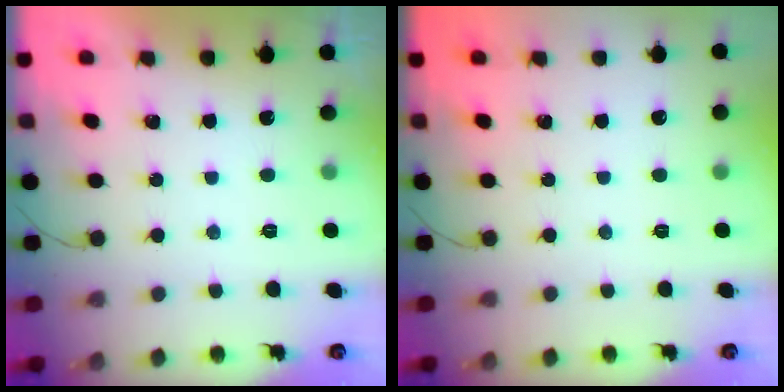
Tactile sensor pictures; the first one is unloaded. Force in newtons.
{"total": 0.0}